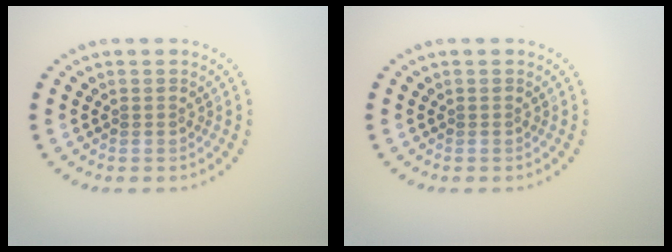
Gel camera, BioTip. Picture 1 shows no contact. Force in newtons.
{"total": 0.0}